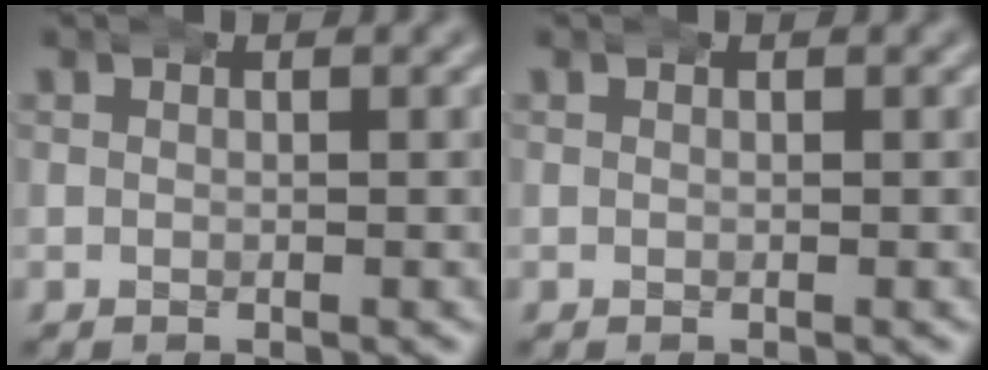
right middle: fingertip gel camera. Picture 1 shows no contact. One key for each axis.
{"total": 0.0}